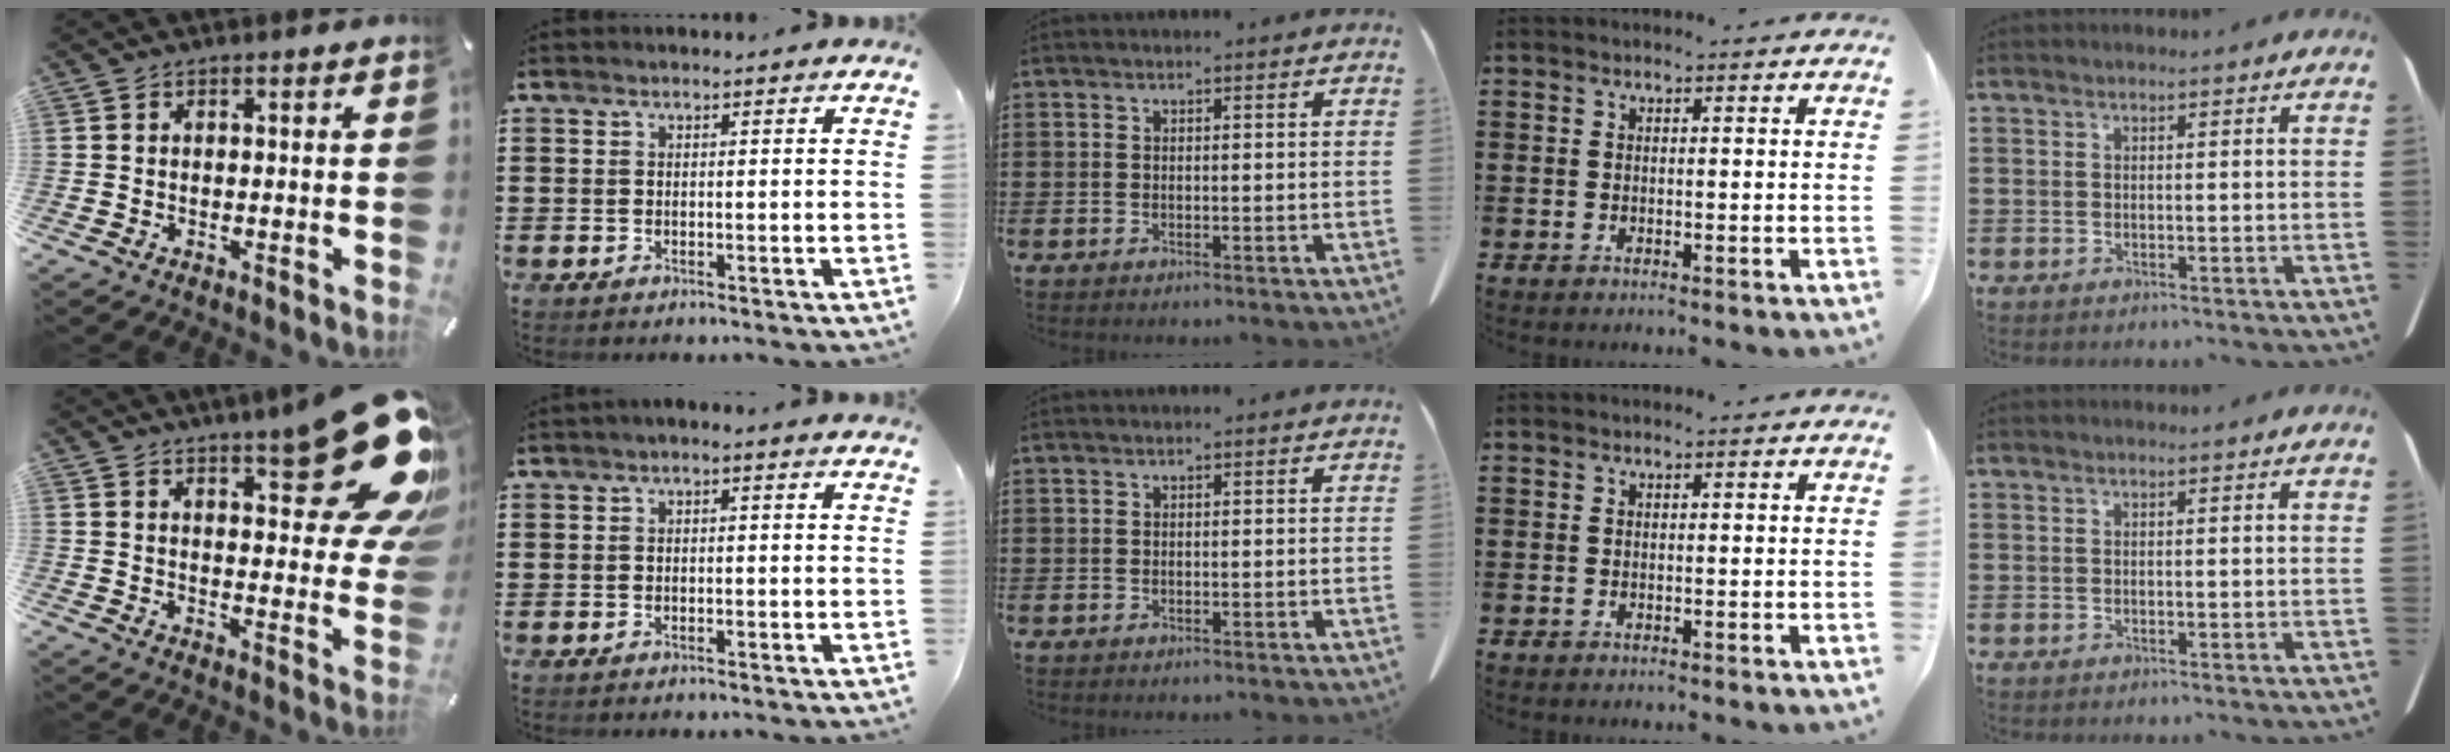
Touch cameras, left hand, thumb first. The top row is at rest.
{"thumb": {"total": 20.6, "force": [13.1, 6.4, 14.6], "torque": [-0.178, -0.099, 0.214]}, "index": {"total": 0.9, "force": [-0.6, 0.2, 0.6], "torque": [-0.011, -0.002, -0.012]}}